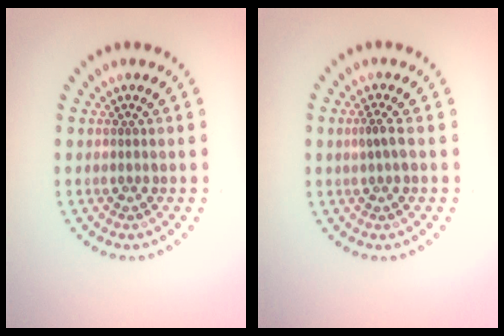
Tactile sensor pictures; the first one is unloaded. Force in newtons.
{"total": 1.3, "press": 1.1, "slide": 0.7}